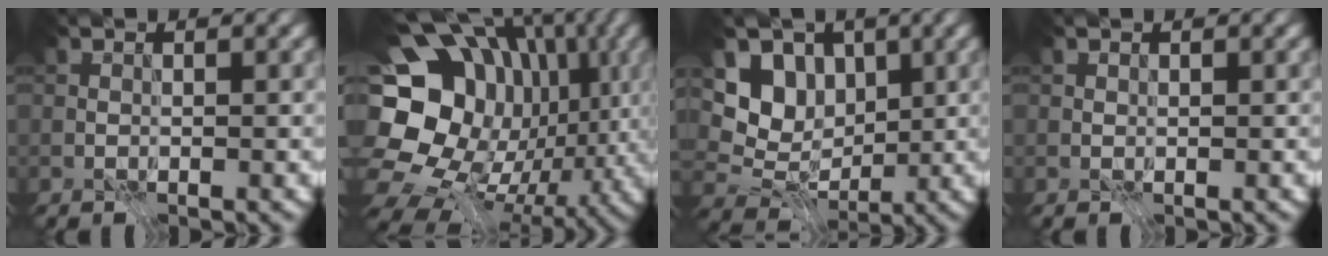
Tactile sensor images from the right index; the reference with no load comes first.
{"total": 21.7, "force": [2.8, 18.5, 11.0], "torque": [-0.213, 0.002, 0.037]}
{"total": 6.4, "force": [2.2, 5.0, 3.3], "torque": [-0.056, -0.005, 0.026]}
{"total": 0.0}